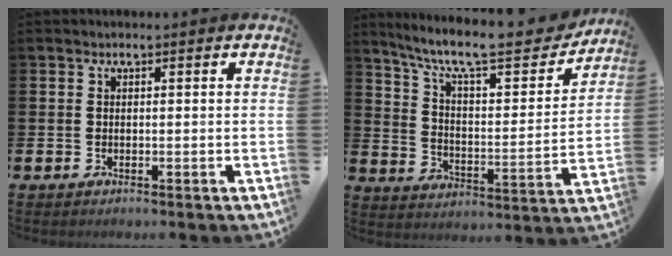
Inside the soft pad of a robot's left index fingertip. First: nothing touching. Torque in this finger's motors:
{"motor_torque": [0.88, -1.25, 0.57, 0.21]}